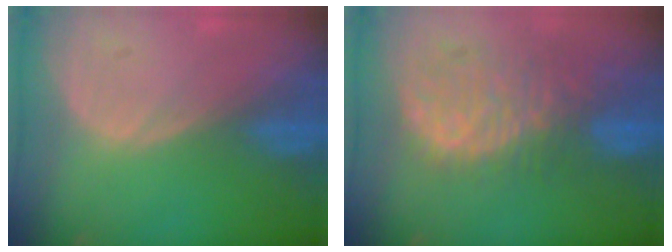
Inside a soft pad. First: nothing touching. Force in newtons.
{"total": 10.6, "press": 9.4, "slide": 4.9}